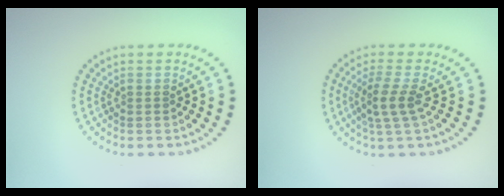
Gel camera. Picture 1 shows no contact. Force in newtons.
{"total": 2.4, "press": 2.1, "slide": 1.2}